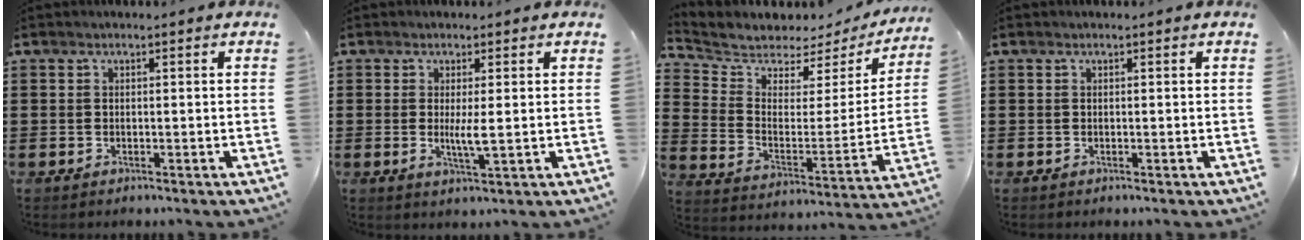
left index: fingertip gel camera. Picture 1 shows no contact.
{"total": 3.3, "force": [0.1, 0.3, 3.3], "torque": [-0.061, -0.006, 0.002]}
{"total": 4.7, "force": [4.3, 1.9, 0.1], "torque": [-0.041, -0.038, 0.070]}
{"total": 0.0}